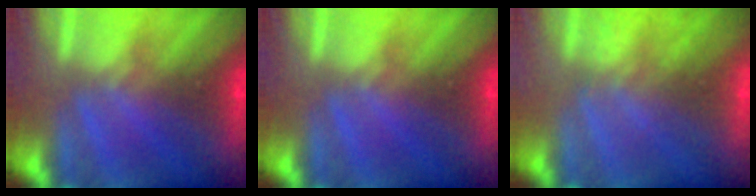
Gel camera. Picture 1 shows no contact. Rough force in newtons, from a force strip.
{"total": 0.0}
{"total": 2.1}